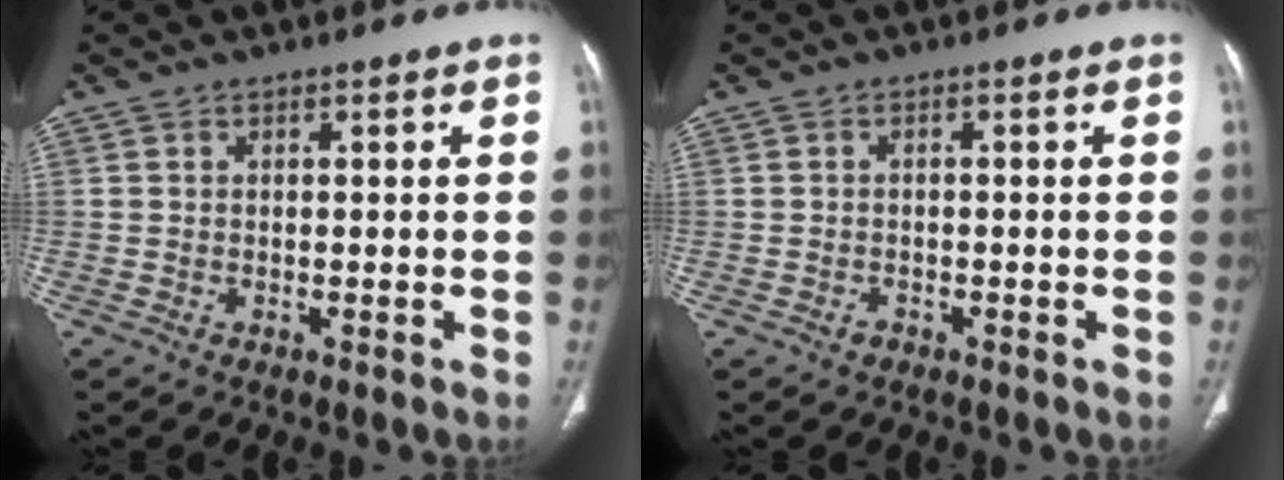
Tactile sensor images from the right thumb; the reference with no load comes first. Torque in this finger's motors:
{"motor_torque": [-0.04, 0.23, -0.24, 0.23, 0.05]}